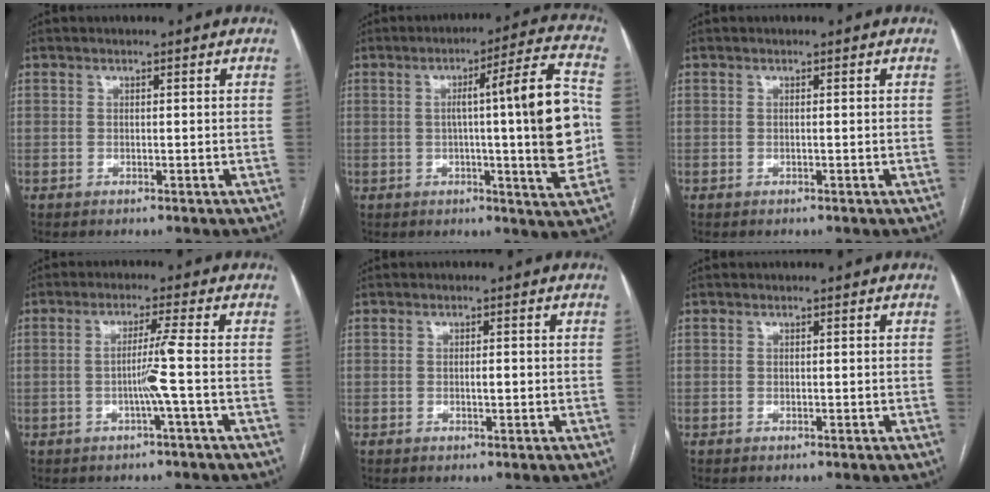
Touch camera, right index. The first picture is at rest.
{"total": 16.2, "force": [-0.5, -0.3, 16.2], "torque": [-0.229, 0.007, -0.013]}
{"total": 0.0}
{"total": 4.3, "force": [-1.1, -1.6, 3.8], "torque": [-0.069, 0.002, -0.019]}
{"total": 1.3, "force": [-0.2, 0.4, 1.2], "torque": [-0.020, 0.002, -0.002]}
{"total": 0.0}